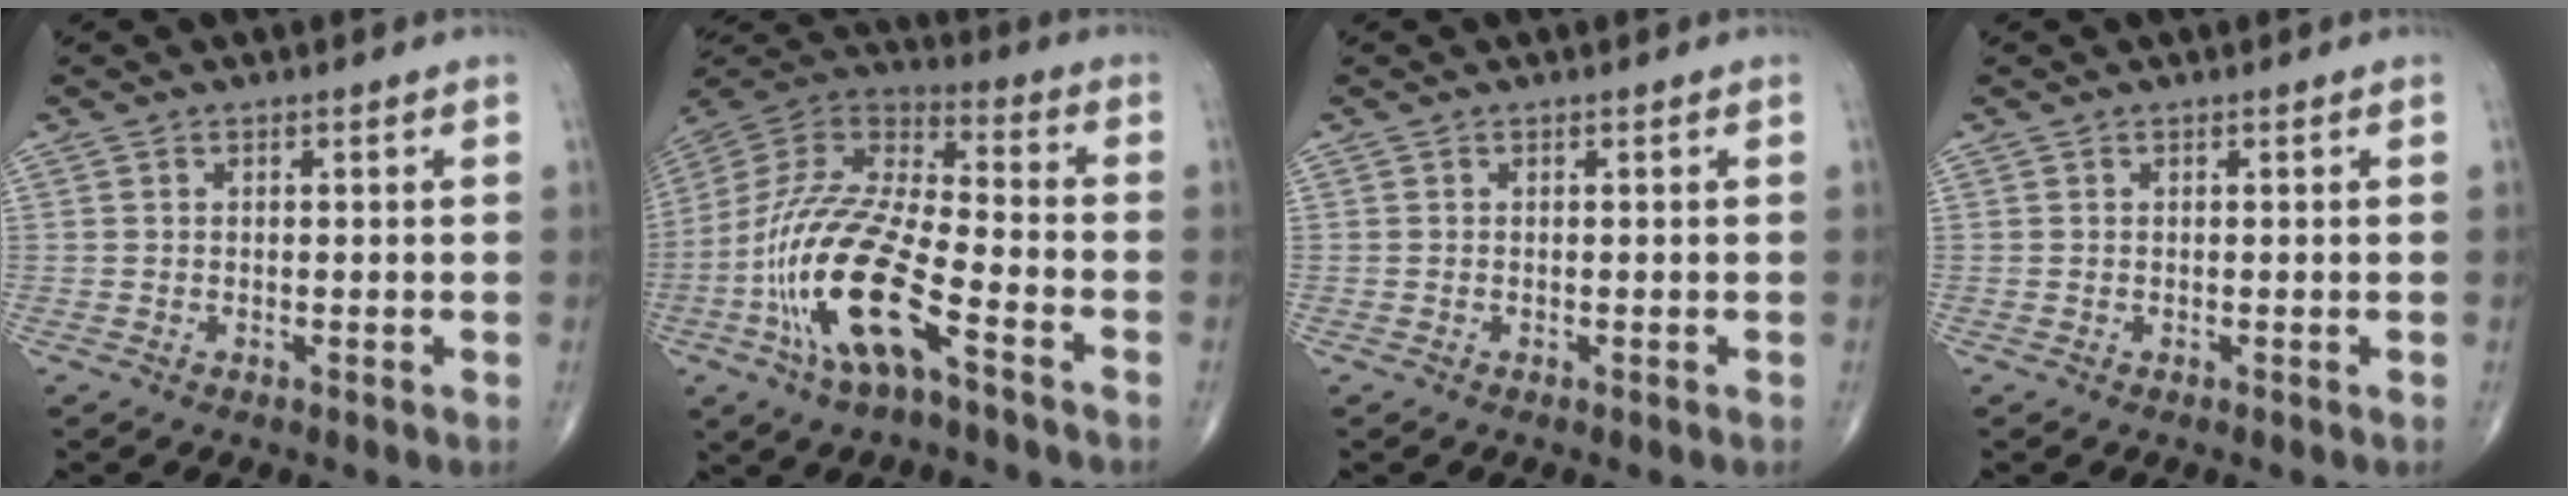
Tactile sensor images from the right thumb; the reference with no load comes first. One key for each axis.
{"total": 20.8, "fx": -8.7, "fy": 7.1, "fz": 17.5, "tx": -0.370, "ty": 0.040, "tz": -0.162}
{"total": 0.0}
{"total": 0.0}